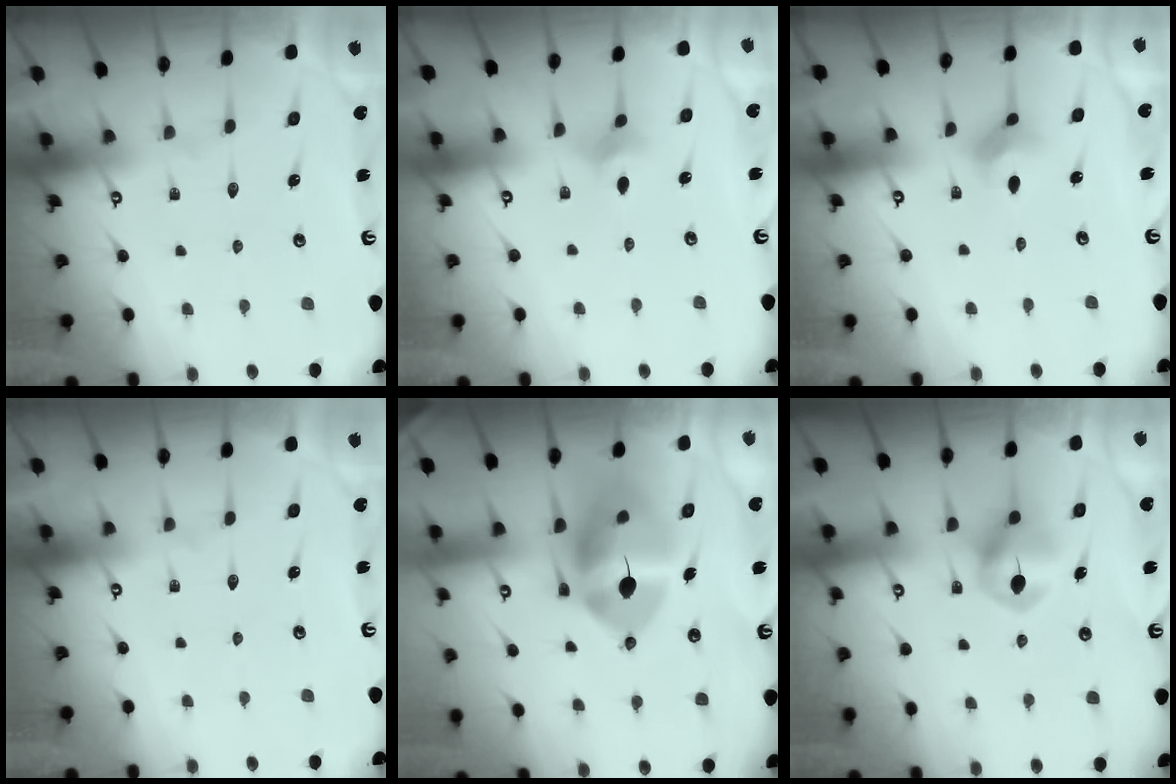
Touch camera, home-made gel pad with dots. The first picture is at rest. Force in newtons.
{"total": 3.0, "press": 2.9, "slide": 0.5}
{"total": 2.9, "press": 2.9, "slide": 0.3}
{"total": 0.0}
{"total": 13.7, "press": 13.5, "slide": 2.2}
{"total": 8.2, "press": 8.2, "slide": 0.2}